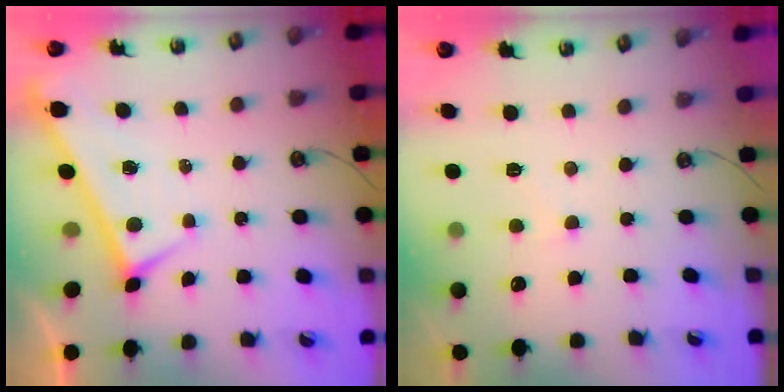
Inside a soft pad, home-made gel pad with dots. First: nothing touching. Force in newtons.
{"total": 1.6, "press": 1.4, "slide": 0.7}